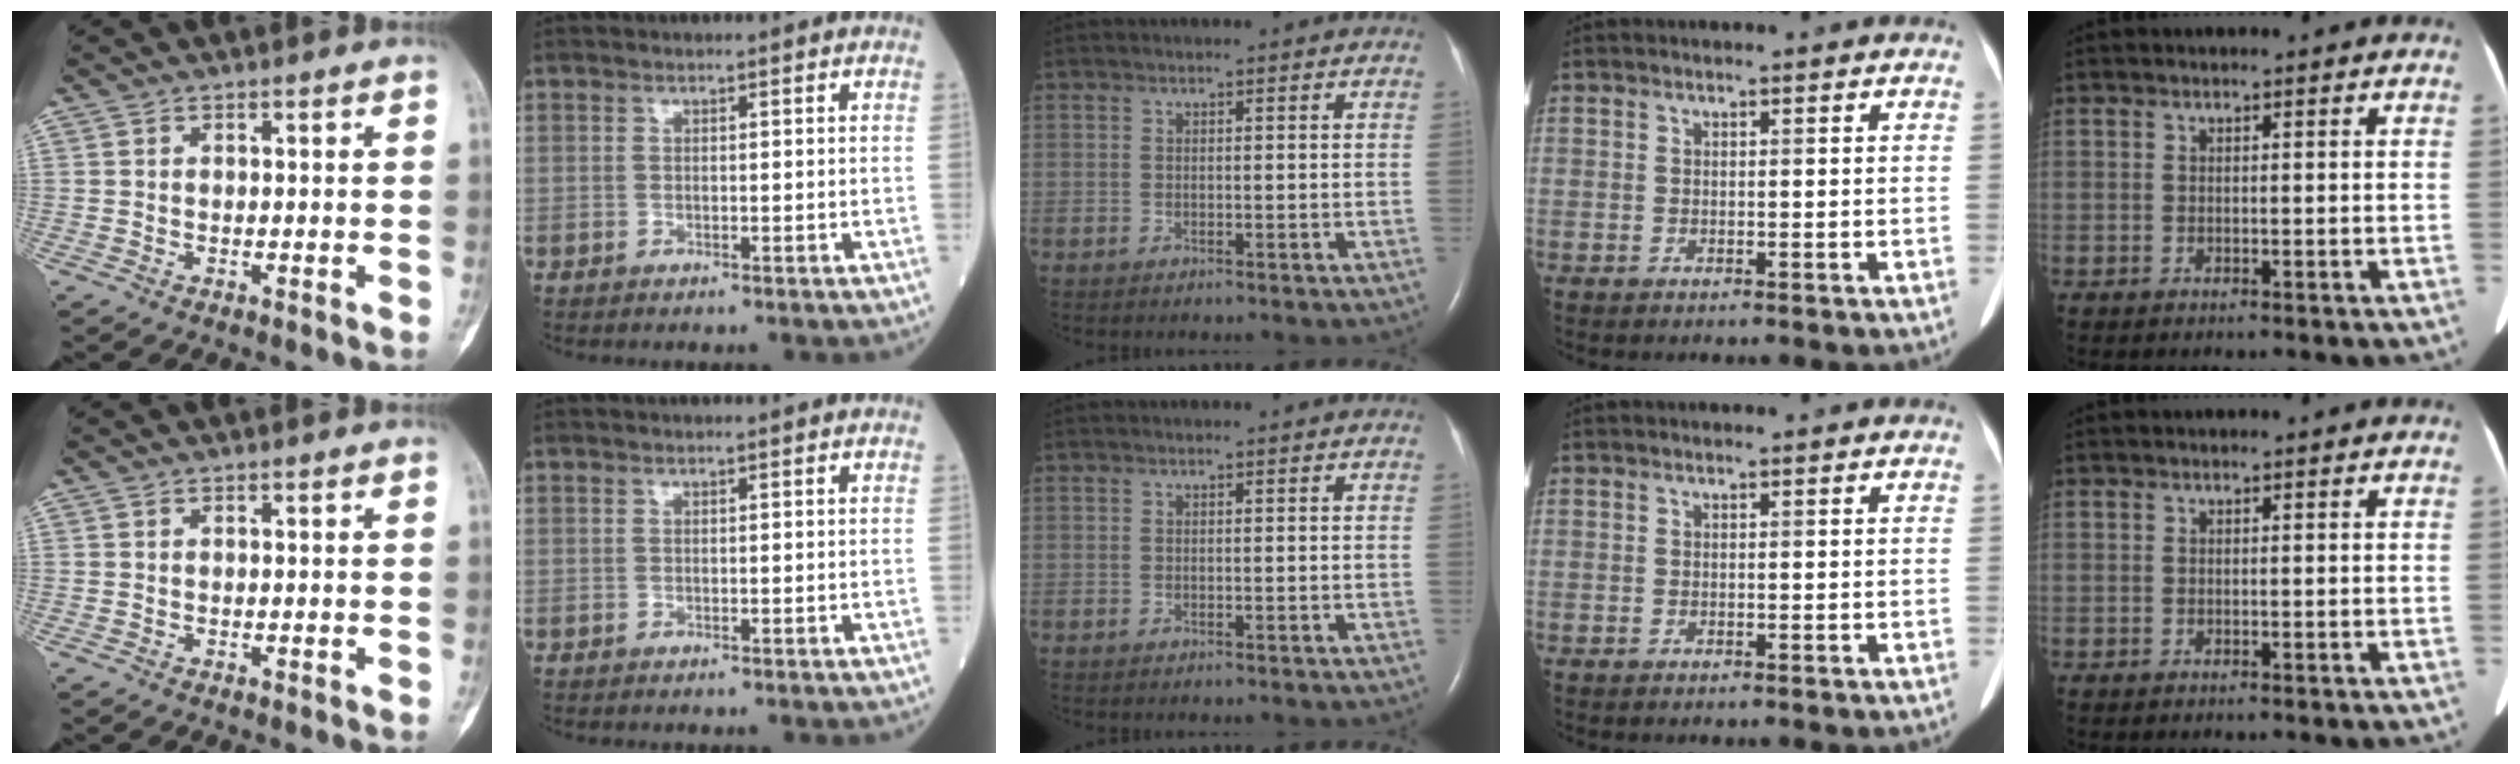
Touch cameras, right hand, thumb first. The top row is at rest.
{}